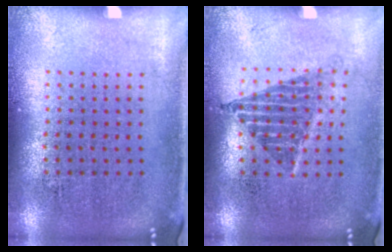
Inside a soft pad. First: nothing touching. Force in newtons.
{"total": 1.2, "press": 1.0, "slide": 0.7}